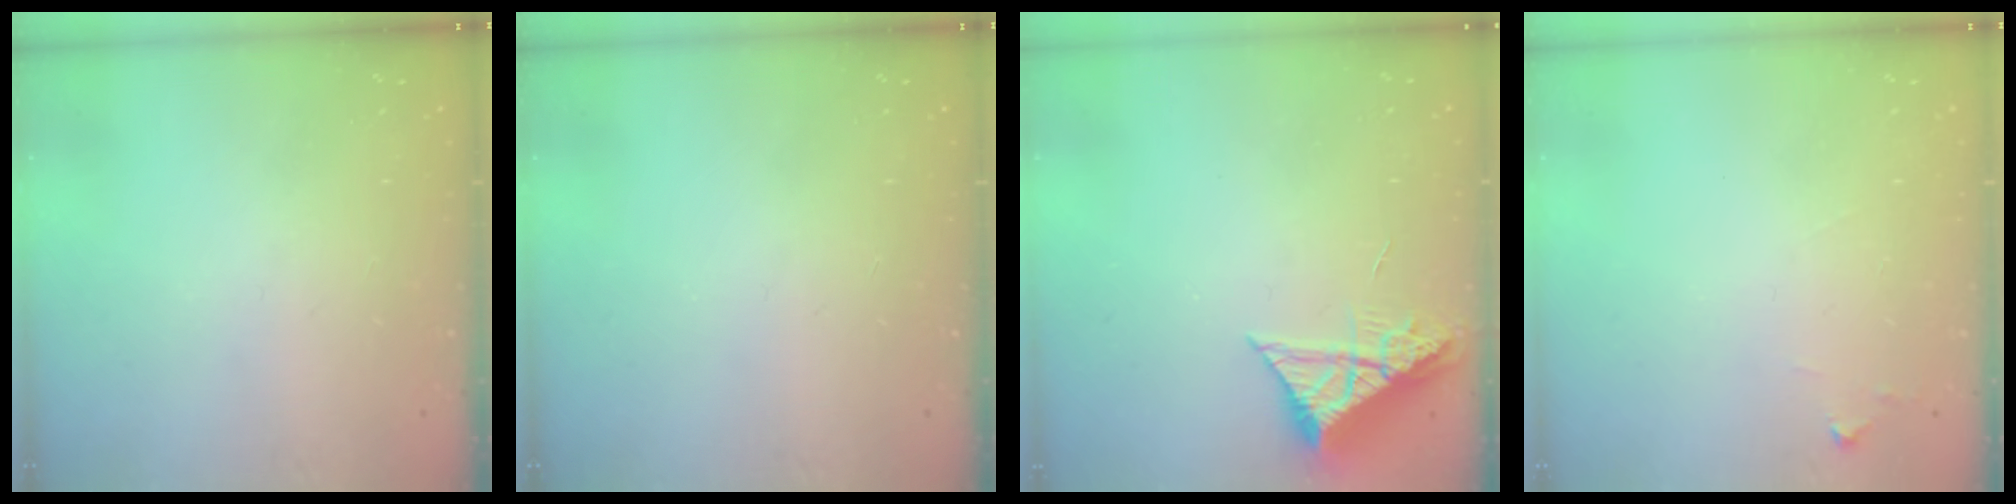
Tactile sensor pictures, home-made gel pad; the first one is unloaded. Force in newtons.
{"total": 0.0}
{"total": 8.4, "press": 8.4, "slide": 0.8}
{"total": 4.4, "press": 4.4, "slide": 0.7}